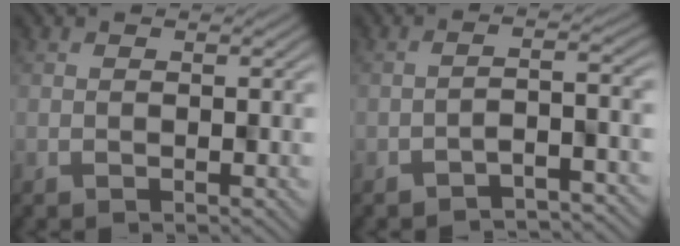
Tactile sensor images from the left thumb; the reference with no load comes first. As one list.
[{"total": 2.9, "force": [-2.8, 0.5, 0.8], "torque": [-0.002, 0.008, -0.051]}]